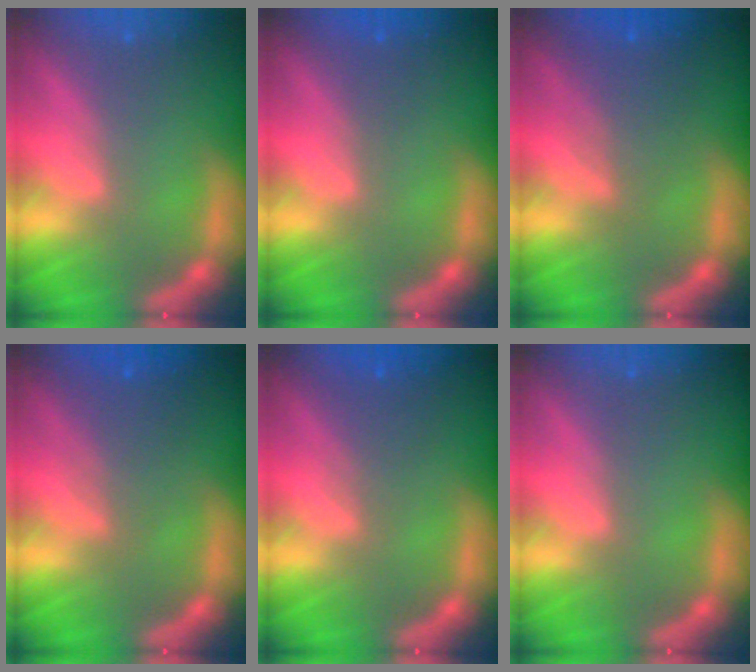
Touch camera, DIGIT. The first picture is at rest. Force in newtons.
{"total": 0.9}
{"total": 4.1}
{"total": 3.6}
{"total": 2.5}
{"total": 0.0}